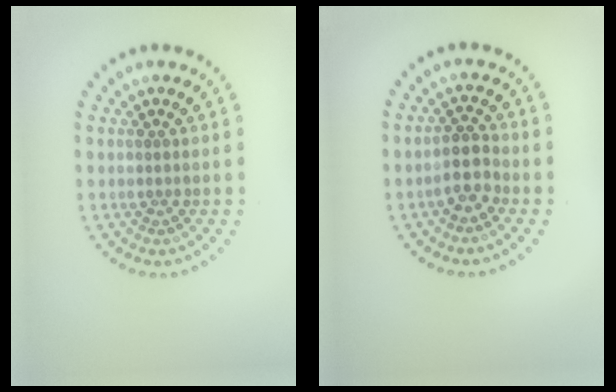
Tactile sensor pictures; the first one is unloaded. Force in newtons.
{"total": 2.5, "press": 2.1, "slide": 1.2}